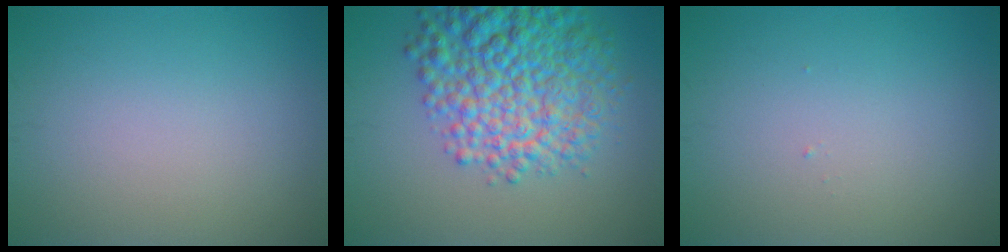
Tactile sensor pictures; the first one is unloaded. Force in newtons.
{"total": 9.4, "press": 9.4, "slide": 0.4}
{"total": 0.0}